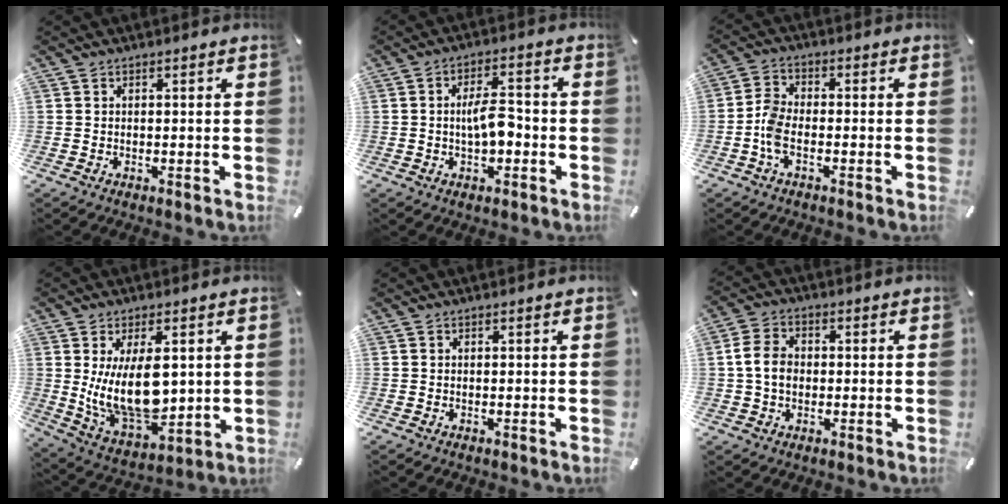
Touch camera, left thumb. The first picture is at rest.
{"total": 7.7, "force": [-1.1, 4.0, 6.4], "torque": [-0.109, 0.012, -0.021]}
{"total": 5.9, "force": [-2.0, 3.3, 4.4], "torque": [-0.095, 0.007, -0.039]}
{"total": 16.1, "force": [2.8, 8.8, 13.2], "torque": [-0.241, -0.029, 0.050]}
{"total": 0.0}
{"total": 7.0, "force": [-0.2, 5.7, 4.1], "torque": [-0.082, 0.013, -0.004]}